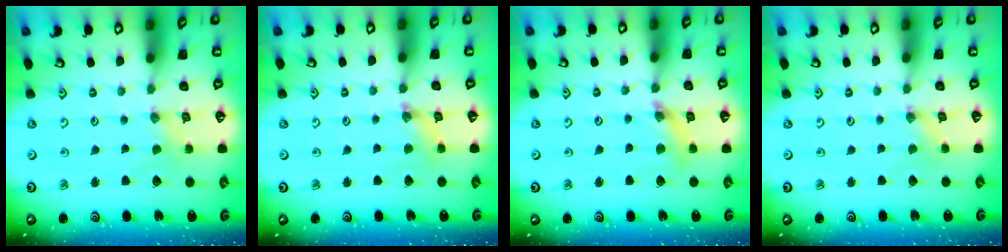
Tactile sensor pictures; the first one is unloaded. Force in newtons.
{"total": 2.4, "press": 2.4, "slide": 0.2}
{"total": 7.8, "press": 7.7, "slide": 0.9}
{"total": 0.8, "press": 0.8, "slide": 0.1}